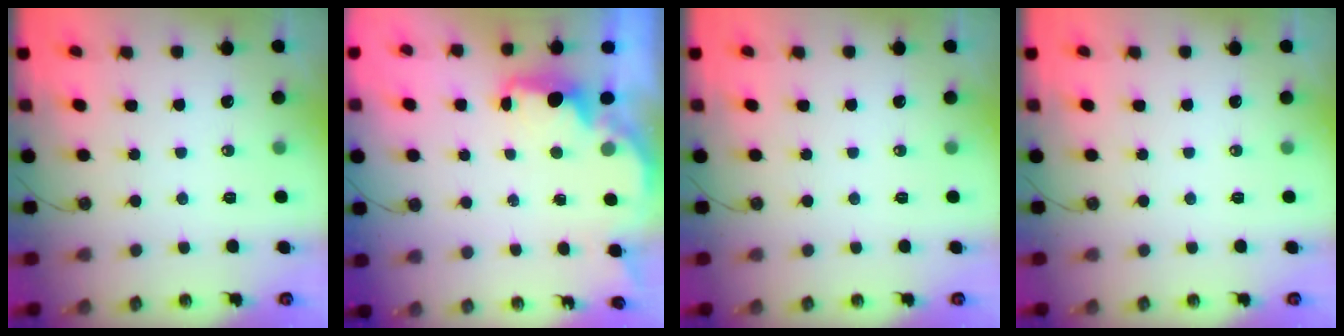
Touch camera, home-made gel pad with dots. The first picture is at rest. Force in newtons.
{"total": 2.3, "press": 2.1, "slide": 0.8}
{"total": 0.0}
{"total": 0.0}